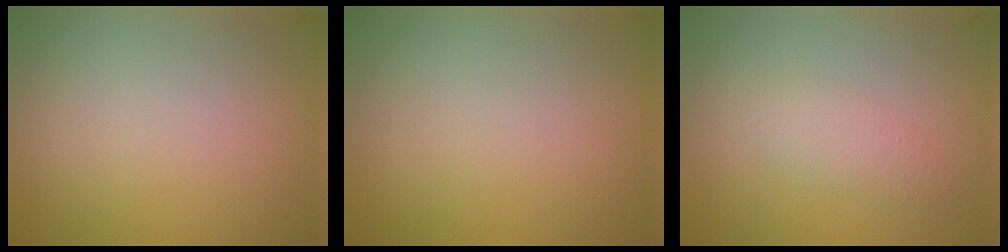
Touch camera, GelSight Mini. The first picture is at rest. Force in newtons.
{"total": 0.0}
{"total": 2.1, "press": 2.1, "slide": 0.1}